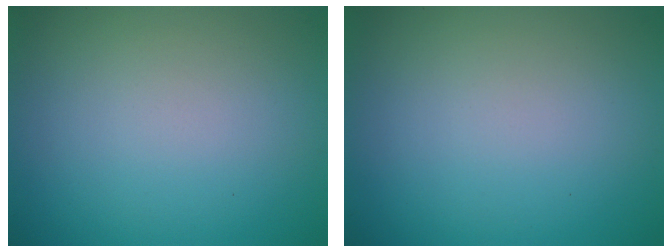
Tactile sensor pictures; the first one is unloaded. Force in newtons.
{"total": 0.0}